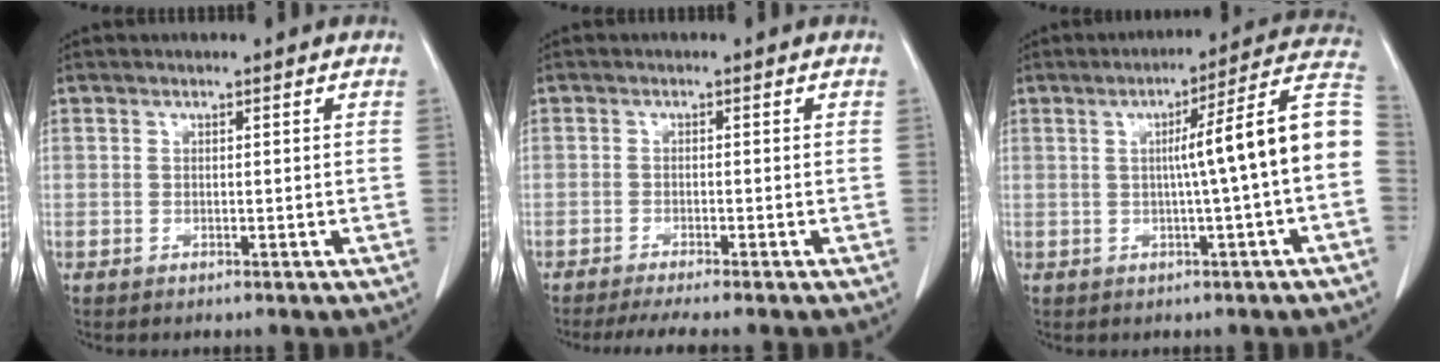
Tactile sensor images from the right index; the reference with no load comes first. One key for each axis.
{"total": 4.9, "fx": -4.2, "fy": -0.5, "fz": 2.6, "tx": -0.033, "ty": -0.011, "tz": -0.066}
{"total": 12.3, "fx": -0.3, "fy": -1.1, "fz": 12.3, "tx": -0.162, "ty": 0.030, "tz": -0.011}